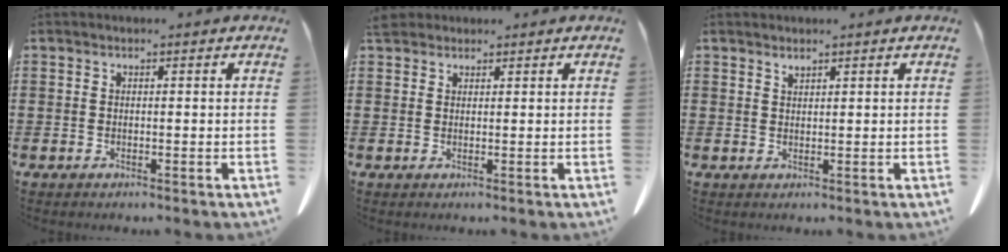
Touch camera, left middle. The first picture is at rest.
{"total": 2.3, "force": [1.9, 1.0, 0.7], "torque": [-0.021, 0.007, 0.038]}
{"total": 1.0, "force": [1.0, 0.2, 0.2], "torque": [-0.007, -0.001, 0.019]}